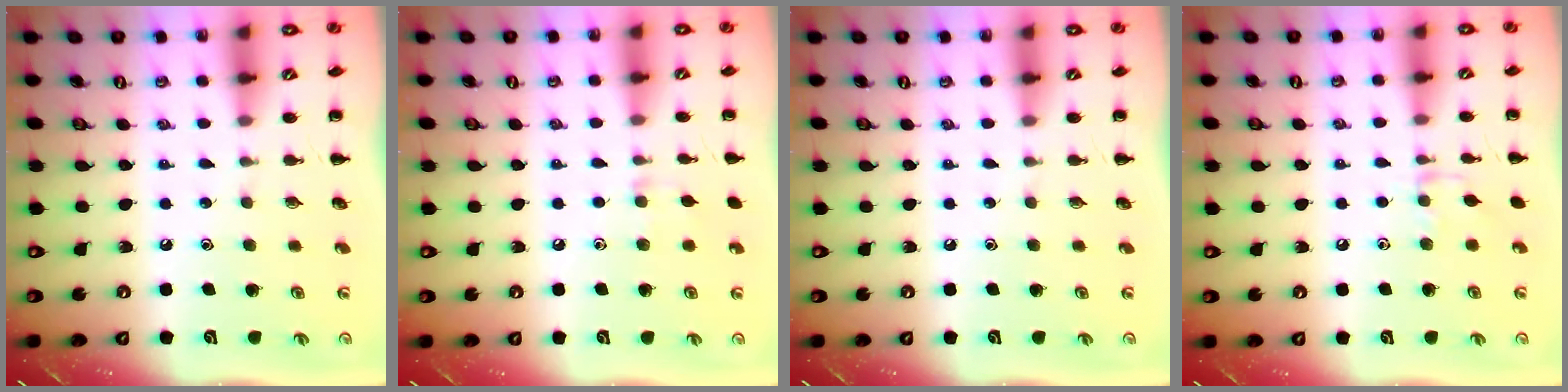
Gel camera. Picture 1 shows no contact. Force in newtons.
{"total": 5.0, "press": 4.6, "slide": 1.9}
{"total": 0.0}
{"total": 5.6, "press": 5.4, "slide": 1.7}